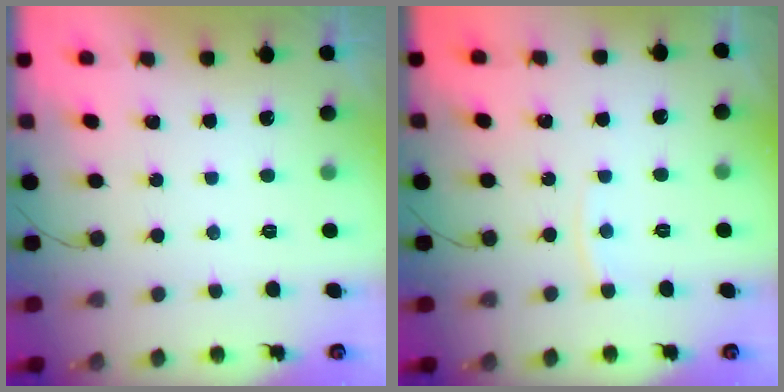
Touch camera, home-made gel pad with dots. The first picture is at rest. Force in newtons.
{"total": 3.2, "press": 3.1, "slide": 0.4}